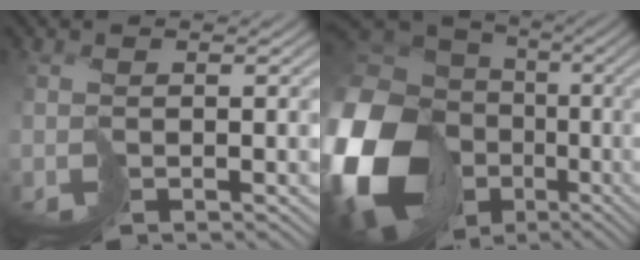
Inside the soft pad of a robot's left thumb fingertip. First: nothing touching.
{"total": 21.0, "force": [-5.4, 17.3, 10.8], "torque": [-0.306, -0.057, -0.092]}